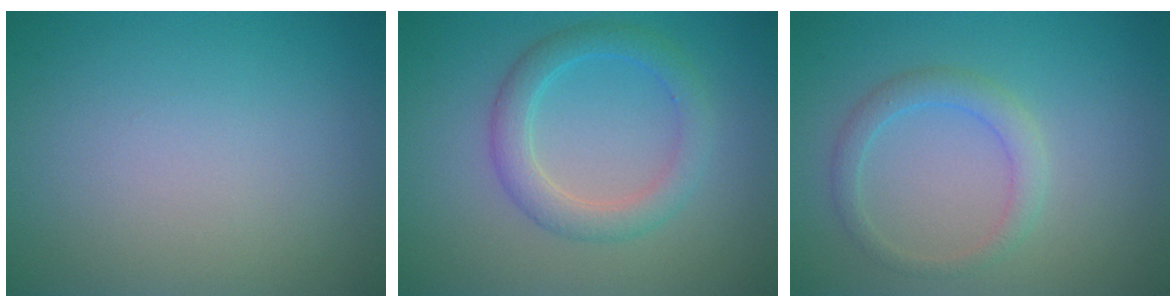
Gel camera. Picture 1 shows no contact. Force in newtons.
{"total": 3.2, "press": 3.2, "slide": 0.2}
{"total": 2.1, "press": 2.1, "slide": 0.1}